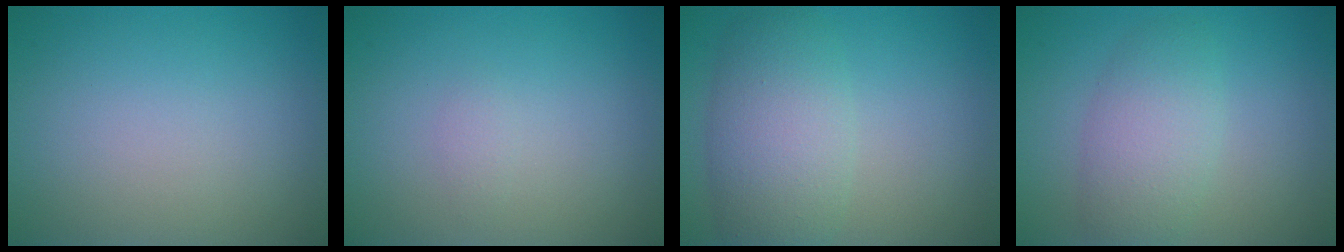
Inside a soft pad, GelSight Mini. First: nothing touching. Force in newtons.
{"total": 0.7, "press": 0.7, "slide": 0.0}
{"total": 5.5, "press": 5.5, "slide": 0.4}
{"total": 4.0, "press": 4.0, "slide": 0.2}